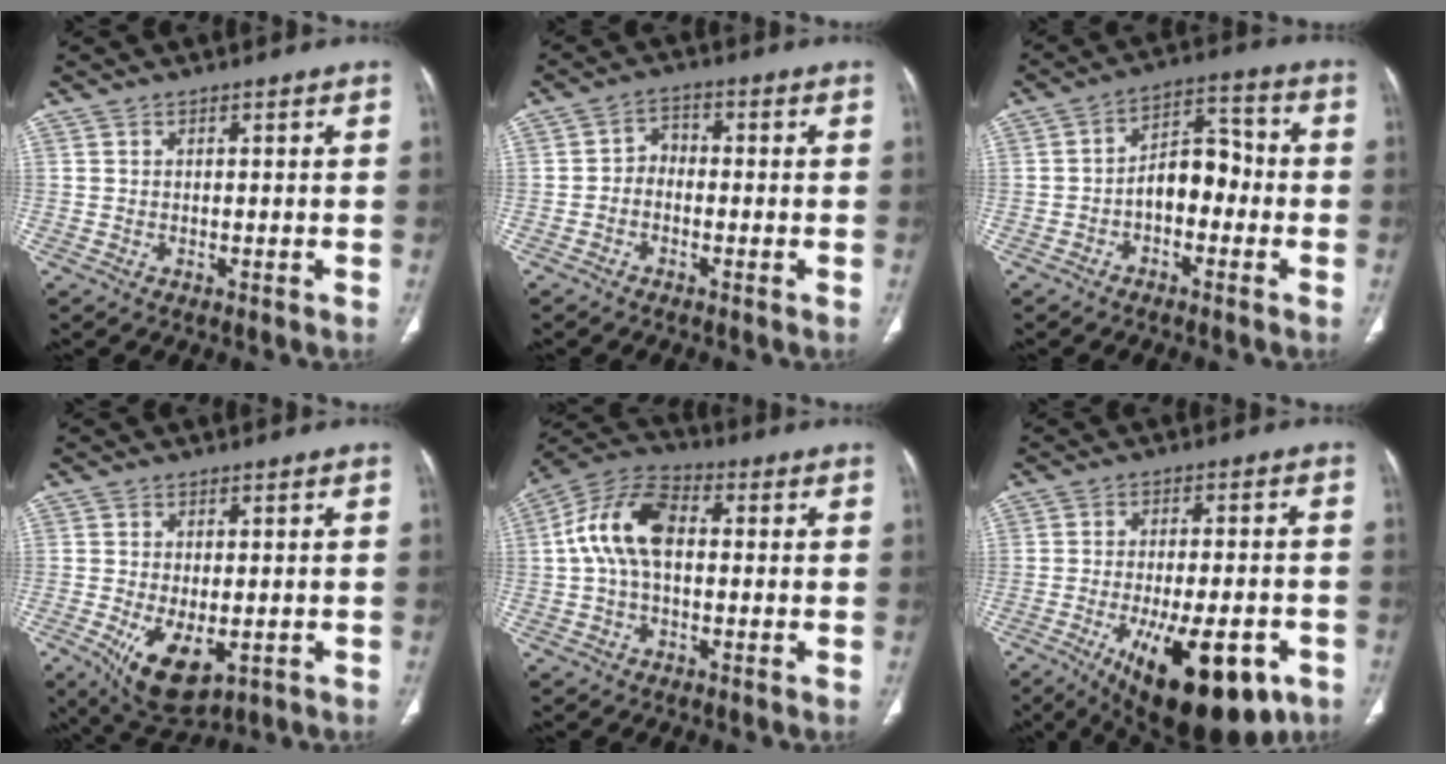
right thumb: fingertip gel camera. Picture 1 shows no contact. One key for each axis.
{"total": 3.4, "fx": -1.0, "fy": 2.7, "fz": 1.9, "tx": -0.016, "ty": 0.021, "tz": -0.029}
{"total": 8.3, "fx": -2.0, "fy": 5.3, "fz": 6.1, "tx": -0.071, "ty": 0.041, "tz": -0.045}
{"total": 10.0, "fx": -3.2, "fy": 5.1, "fz": 8.0, "tx": -0.131, "ty": -0.014, "tz": -0.036}
{"total": 12.4, "fx": 0.9, "fy": 7.5, "fz": 9.9, "tx": -0.189, "ty": 0.034, "tz": 0.006}
{"total": 20.0, "fx": -9.1, "fy": 8.0, "fz": 15.9, "tx": -0.207, "ty": 0.010, "tz": -0.119}